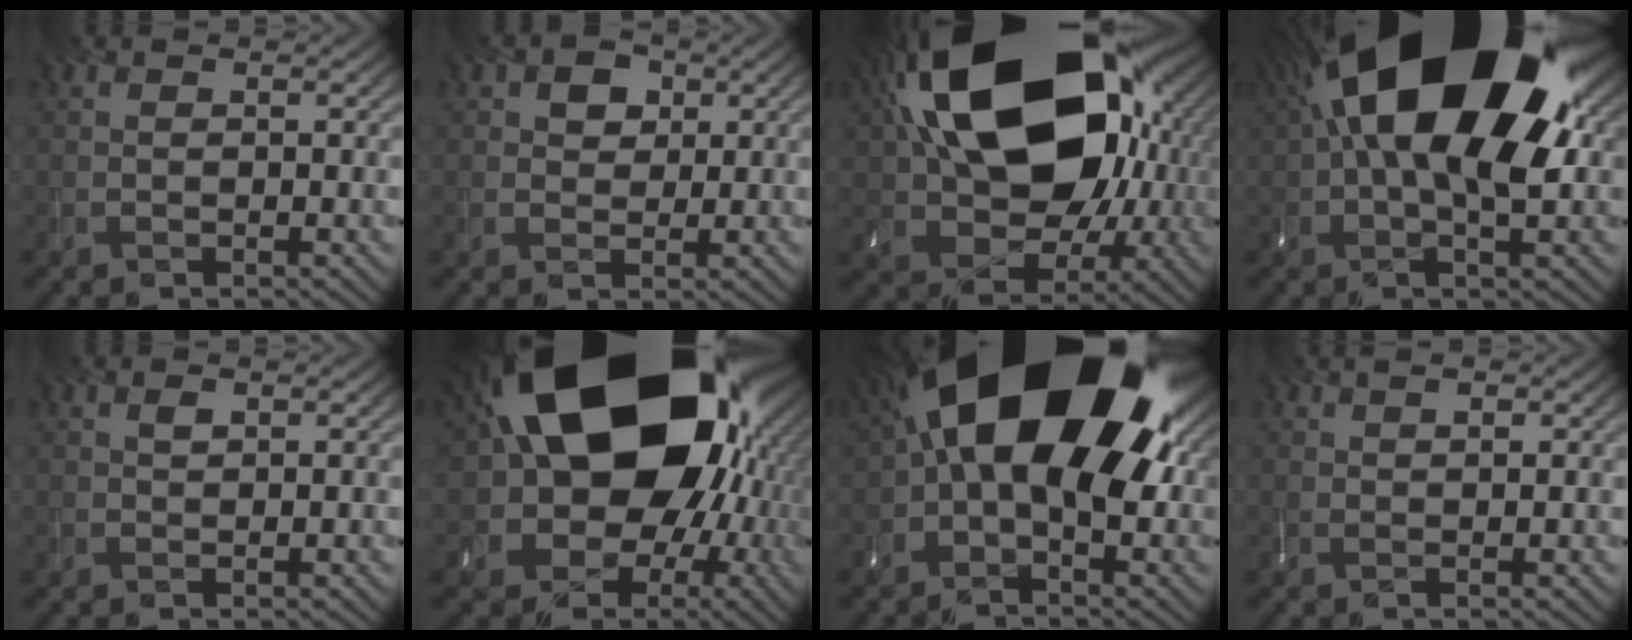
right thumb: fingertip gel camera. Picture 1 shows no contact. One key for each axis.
{"total": 3.0, "fx": 1.3, "fy": 2.4, "fz": 1.3, "tx": -0.028, "ty": 0.004, "tz": 0.016}
{"total": 22.4, "fx": 5.9, "fy": 15.5, "fz": 15.1, "tx": -0.305, "ty": 0.008, "tz": 0.124}
{"total": 21.5, "fx": 7.1, "fy": 11.2, "fz": 16.9, "tx": -0.281, "ty": 0.028, "tz": 0.121}
{"total": 0.7, "fx": 0.5, "fy": 0.3, "fz": 0.4, "tx": -0.007, "ty": 0.001, "tz": 0.010}
{"total": 24.1, "fx": 4.7, "fy": 18.4, "fz": 14.8, "tx": -0.260, "ty": -0.040, "tz": 0.063}
{"total": 21.2, "fx": 4.7, "fy": 11.9, "fz": 16.9, "tx": -0.237, "ty": 0.009, "tz": 0.071}
{"total": 0.8, "fx": 0.7, "fy": 0.2, "fz": 0.3, "tx": -0.003, "ty": 0.000, "tz": 0.014}